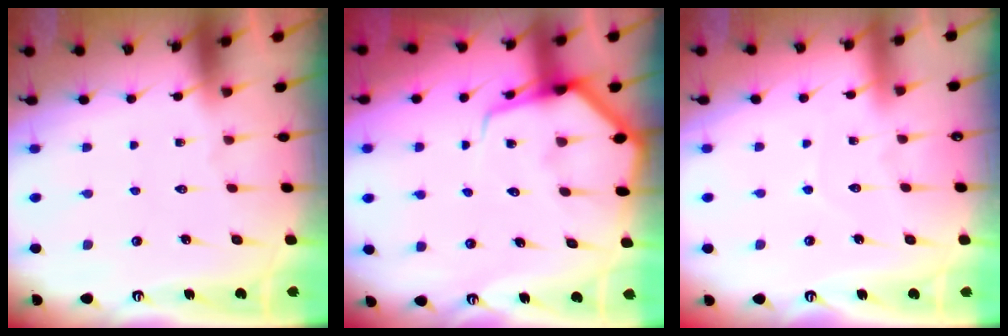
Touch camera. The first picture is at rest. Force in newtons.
{"total": 8.1, "press": 8.0, "slide": 0.7}
{"total": 2.6, "press": 2.6, "slide": 0.3}